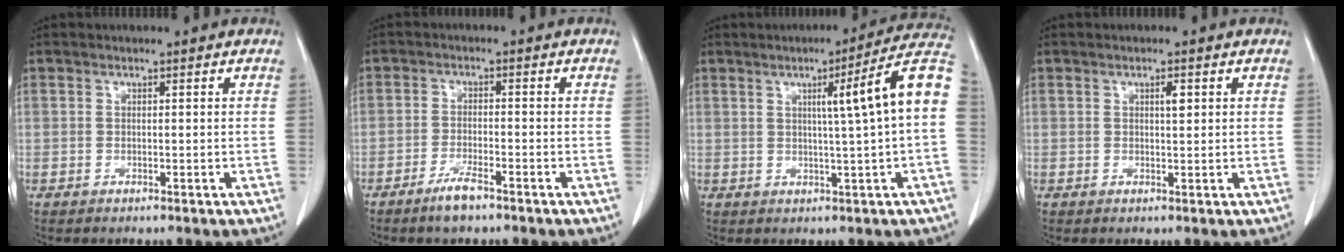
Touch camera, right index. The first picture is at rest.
{"total": 3.8, "force": [-2.8, 0.5, 2.4], "torque": [-0.046, -0.002, -0.053]}
{"total": 11.7, "force": [1.6, -1.7, 11.5], "torque": [-0.151, 0.019, 0.017]}
{"total": 1.6, "force": [0.6, 0.3, 1.4], "torque": [-0.022, 0.000, 0.009]}